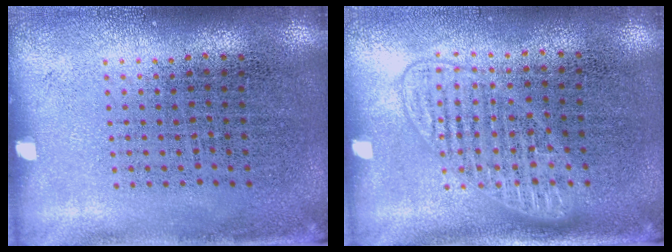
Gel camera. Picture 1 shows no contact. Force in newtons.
{"total": 1.4, "press": 1.3, "slide": 0.4}